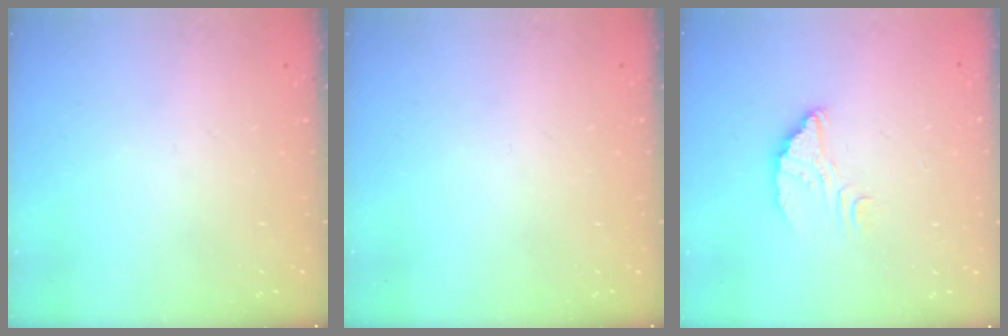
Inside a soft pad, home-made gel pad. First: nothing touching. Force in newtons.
{"total": 0.0}
{"total": 4.4, "press": 4.4, "slide": 0.3}